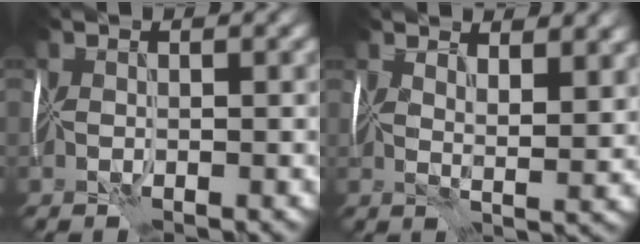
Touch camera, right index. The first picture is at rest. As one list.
[{"total": 4.4, "force": [3.6, 0.9, 2.5], "torque": [-0.033, 0.004, 0.055]}]